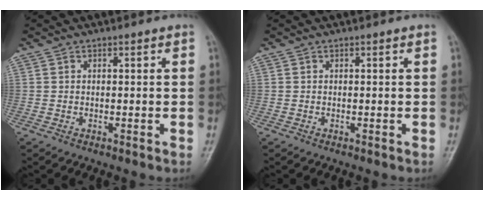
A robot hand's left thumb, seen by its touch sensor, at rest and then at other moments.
{"total": 0.0}